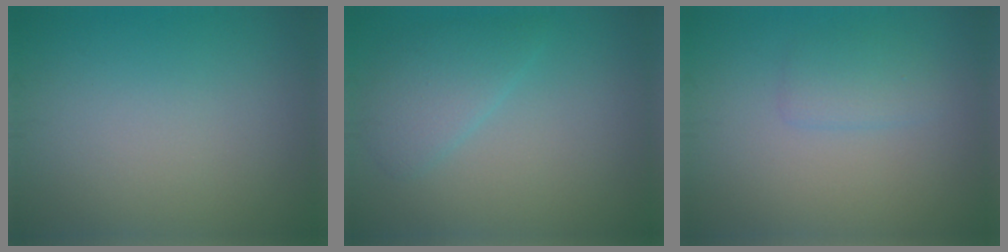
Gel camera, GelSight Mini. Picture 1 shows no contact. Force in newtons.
{"total": 2.7, "press": 2.7, "slide": 0.1}
{"total": 1.7, "press": 1.7, "slide": 0.2}